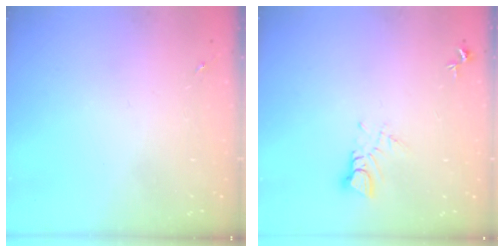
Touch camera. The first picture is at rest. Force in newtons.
{"total": 3.5, "press": 3.5, "slide": 0.2}